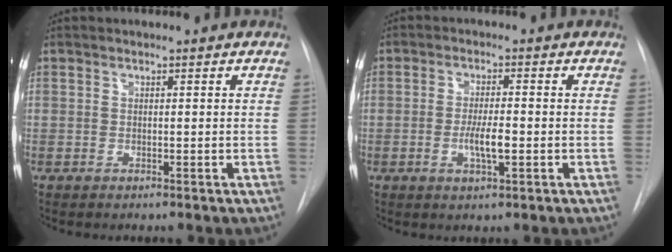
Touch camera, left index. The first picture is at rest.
{"total": 4.2, "force": [-0.9, 0.8, 4.0], "torque": [-0.077, -0.003, -0.016]}